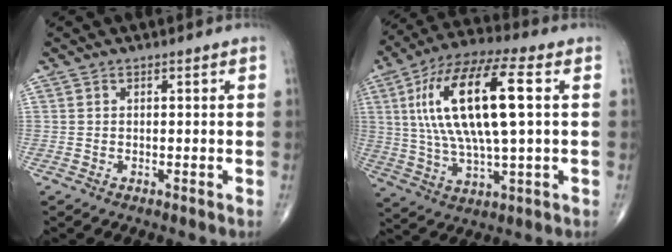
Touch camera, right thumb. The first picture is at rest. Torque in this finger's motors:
{"motor_torque": [-0.80, 3.46, 1.74, 1.04, 0.66]}